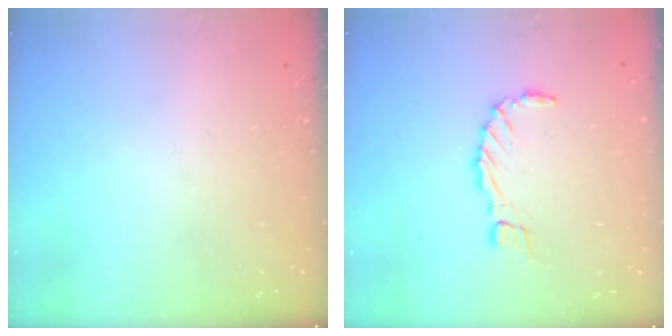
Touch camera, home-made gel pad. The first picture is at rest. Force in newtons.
{"total": 5.8, "press": 5.8, "slide": 0.8}